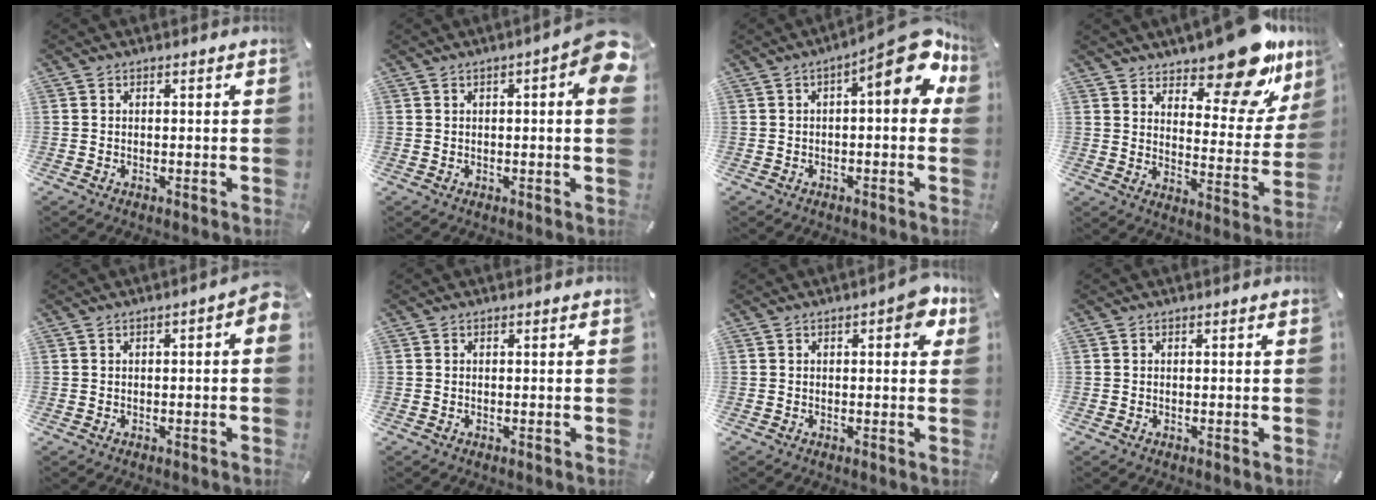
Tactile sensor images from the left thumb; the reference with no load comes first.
{"total": 6.2, "force": [1.8, 1.7, 5.7], "torque": [-0.073, -0.011, 0.026]}
{"total": 13.1, "force": [4.6, 4.5, 11.4], "torque": [-0.147, -0.029, 0.069]}
{"total": 18.5, "force": [14.5, 7.2, 8.9], "torque": [-0.096, -0.122, 0.240]}
{"total": 2.6, "force": [-0.5, 1.1, 2.3], "torque": [-0.039, 0.008, -0.009]}
{"total": 0.0}
{"total": 5.1, "force": [1.4, 2.3, 4.4], "torque": [-0.047, -0.003, 0.014]}
{"total": 0.0}